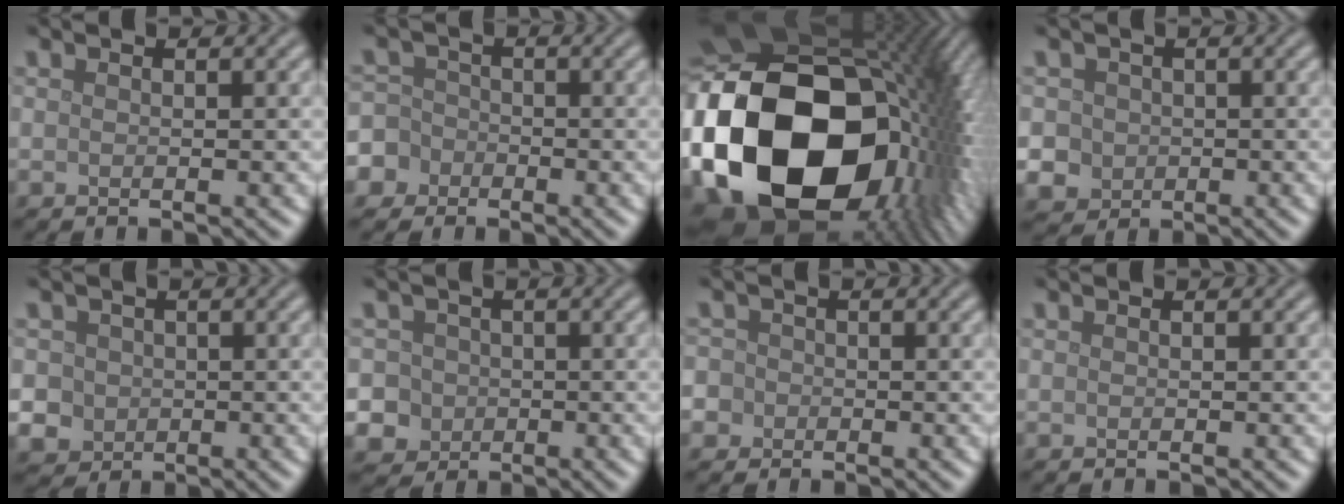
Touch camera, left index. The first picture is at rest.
{"total": 5.8, "force": [-3.0, 4.9, 0.9], "torque": [-0.013, 0.000, -0.076]}
{"total": 24.2, "force": [-2.5, 17.4, 16.7], "torque": [-0.372, -0.073, -0.015]}
{"total": 5.0, "force": [-0.3, 4.7, 1.6], "torque": [-0.023, 0.015, -0.022]}
{"total": 3.7, "force": [0.0, 3.6, 1.2], "torque": [-0.011, 0.011, -0.010]}
{"total": 6.8, "force": [-1.0, 6.5, 1.7], "torque": [-0.033, 0.013, -0.044]}
{"total": 4.2, "force": [-1.2, 3.9, 1.1], "torque": [-0.013, 0.008, -0.054]}
{"total": 0.0}